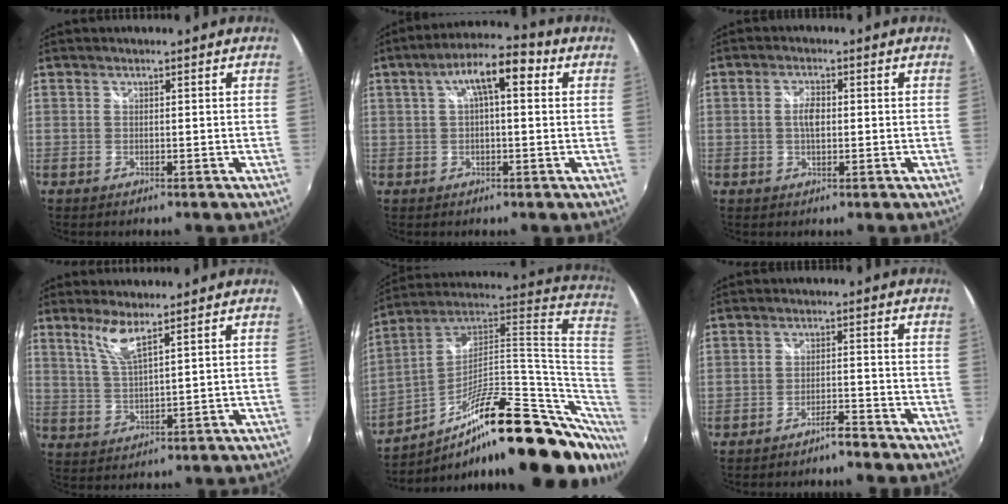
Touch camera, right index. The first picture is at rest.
{"total": 9.5, "force": [2.8, 3.2, 8.5], "torque": [-0.144, 0.030, 0.041]}
{"total": 3.2, "force": [0.0, 1.5, 2.8], "torque": [-0.053, 0.004, -0.002]}
{"total": 5.3, "force": [3.7, 0.5, 3.8], "torque": [-0.079, -0.005, 0.077]}
{"total": 30.3, "force": [-5.5, 9.4, 28.3], "torque": [-0.422, 0.000, -0.097]}
{"total": 3.3, "force": [-3.1, 0.3, 1.1], "torque": [-0.031, 0.000, -0.050]}